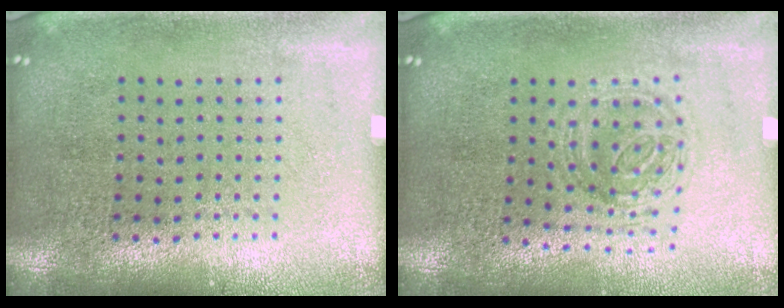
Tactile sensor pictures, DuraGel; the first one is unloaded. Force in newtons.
{"total": 1.1, "press": 1.1, "slide": 0.3}